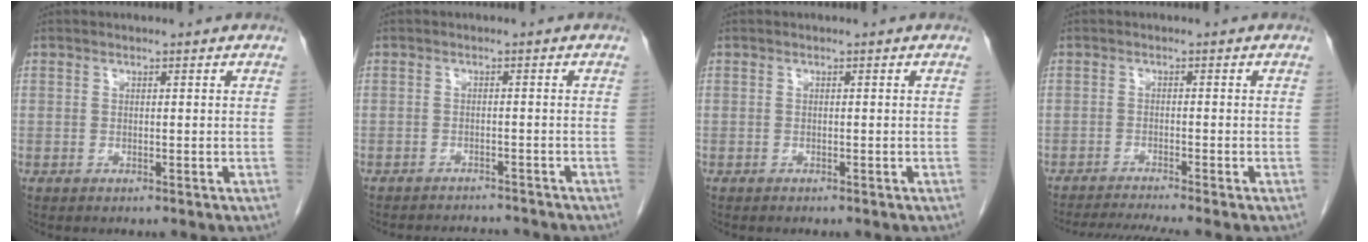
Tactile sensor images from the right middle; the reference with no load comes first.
{"total": 6.3, "force": [-6.1, 1.1, 1.0], "torque": [-0.014, 0.000, -0.078]}
{"total": 0.0}
{"total": 6.8, "force": [-6.0, -1.6, 2.9], "torque": [-0.042, -0.017, -0.098]}